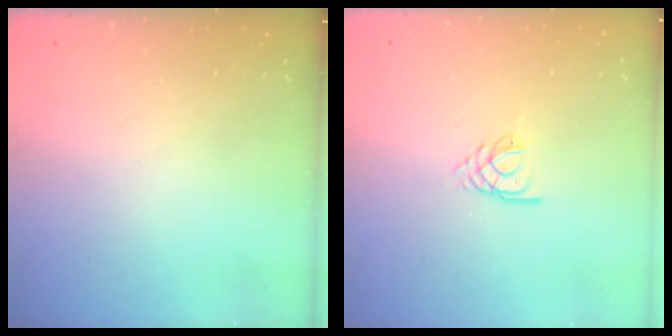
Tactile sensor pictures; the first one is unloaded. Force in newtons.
{"total": 2.8, "press": 2.8, "slide": 0.3}